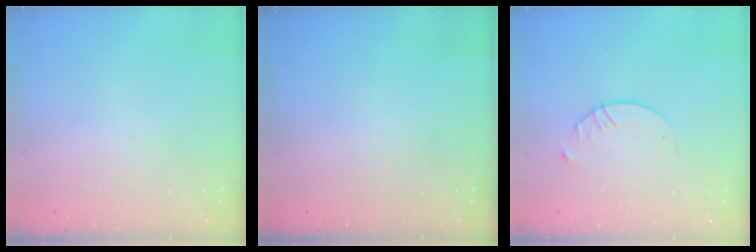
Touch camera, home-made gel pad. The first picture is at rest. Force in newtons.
{"total": 0.0}
{"total": 4.1, "press": 4.1, "slide": 0.4}